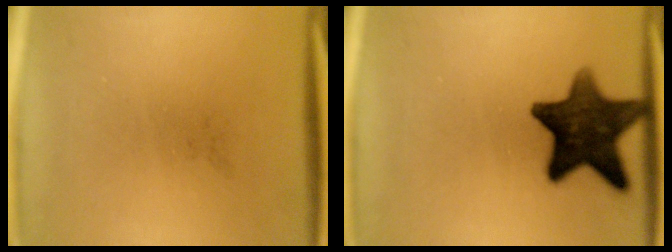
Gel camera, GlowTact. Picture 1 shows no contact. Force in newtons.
{"total": 13.4}